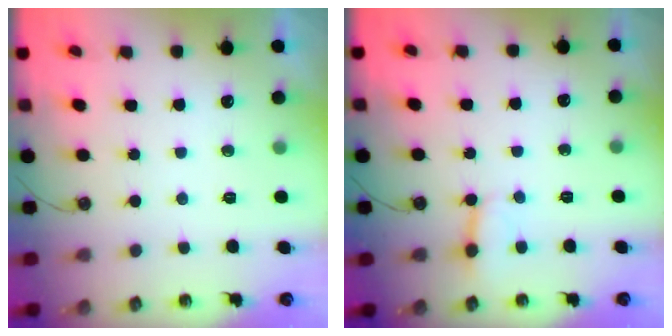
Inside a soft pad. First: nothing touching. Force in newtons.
{"total": 2.8, "press": 2.8, "slide": 0.2}